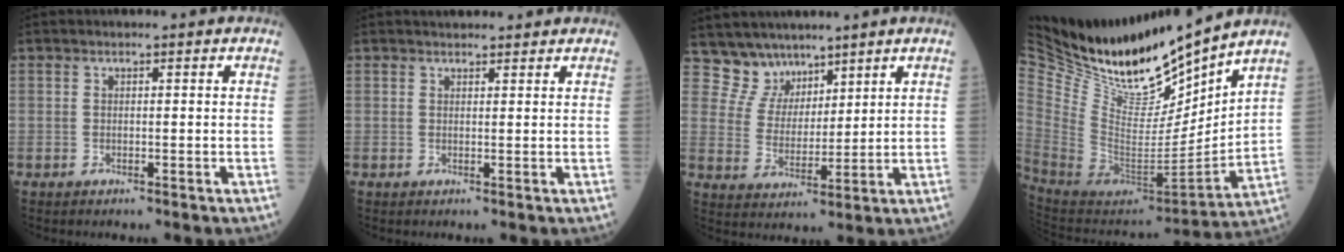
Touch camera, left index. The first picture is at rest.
{"total": 3.9, "force": [3.5, 1.1, 1.2], "torque": [-0.016, 0.024, 0.044]}
{"total": 5.9, "force": [4.9, 3.3, -0.5], "torque": [0.004, 0.003, 0.104]}
{"total": 18.9, "force": [17.6, 2.3, 6.5], "torque": [-0.146, -0.068, 0.328]}